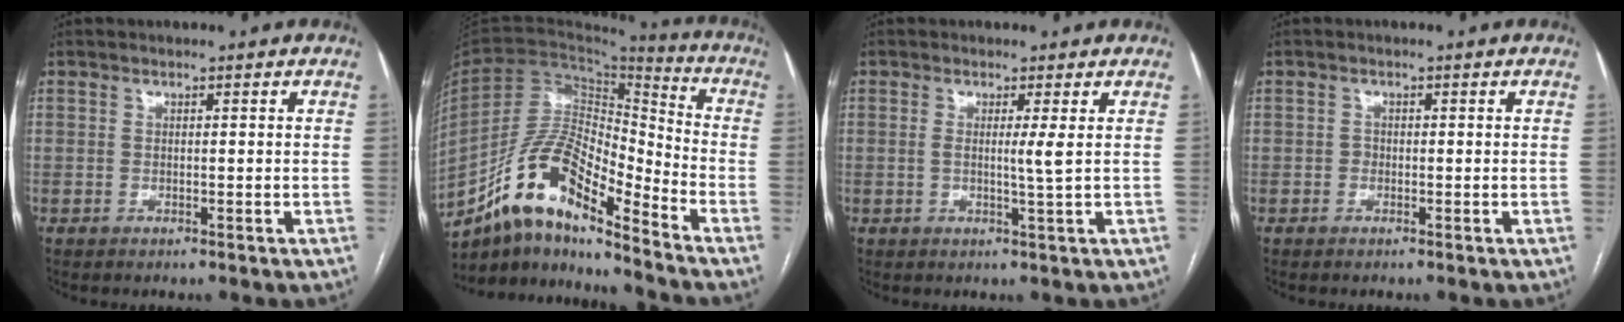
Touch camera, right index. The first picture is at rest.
{"total": 14.7, "force": [-10.8, 3.4, 9.5], "torque": [-0.180, 0.031, -0.193]}
{"total": 2.2, "force": [0.3, -0.6, 2.1], "torque": [-0.038, -0.004, 0.005]}
{"total": 0.7, "force": [-0.2, 0.7, 0.3], "torque": [0.001, 0.004, -0.007]}